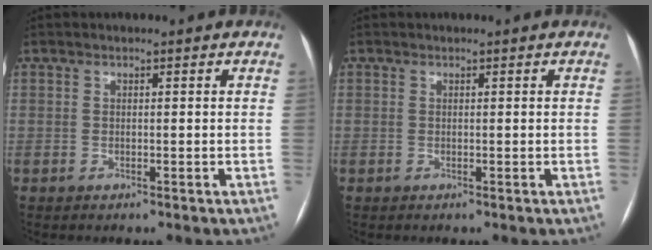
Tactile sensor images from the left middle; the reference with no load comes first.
{"total": 0.0}